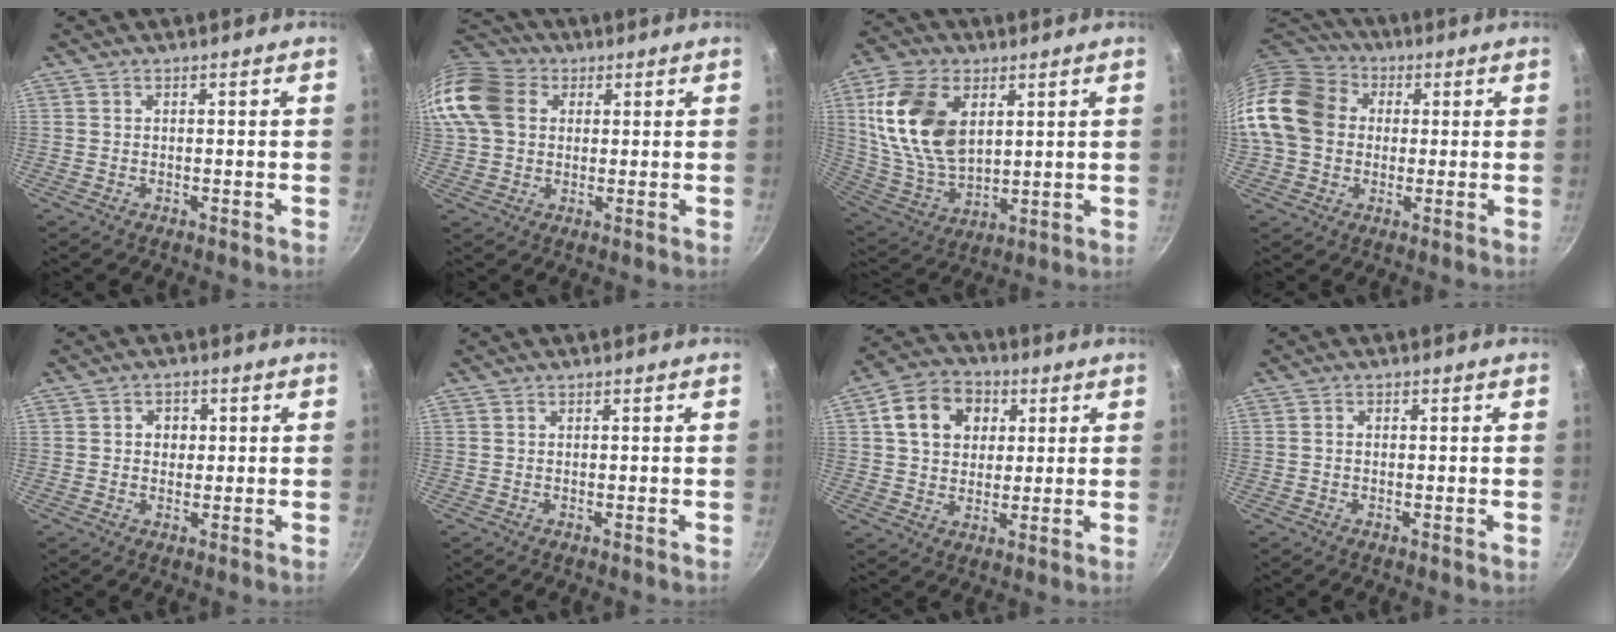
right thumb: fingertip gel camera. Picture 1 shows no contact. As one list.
[{"total": 16.4, "force": [3.8, 12.9, 9.3], "torque": [-0.198, 0.027, 0.057]}, {"total": 18.7, "force": [5.2, 11.5, 13.7], "torque": [-0.244, -0.016, 0.113]}, {"total": 17.4, "force": [1.4, 14.3, 9.8], "torque": [-0.175, 0.034, 0.015]}, {"total": 3.3, "force": [0.5, 2.9, 1.6], "torque": [-0.005, 0.002, 0.004]}, {"total": 0.0}, {"total": 11.9, "force": [3.5, 9.3, 6.5], "torque": [-0.090, 0.010, 0.048]}, {"total": 0.8, "force": [-0.1, 0.6, 0.5], "torque": [-0.009, 0.006, -0.002]}]